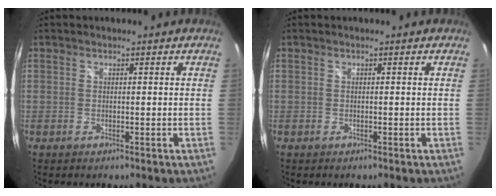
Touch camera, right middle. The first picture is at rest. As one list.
[{"total": 0.0}]